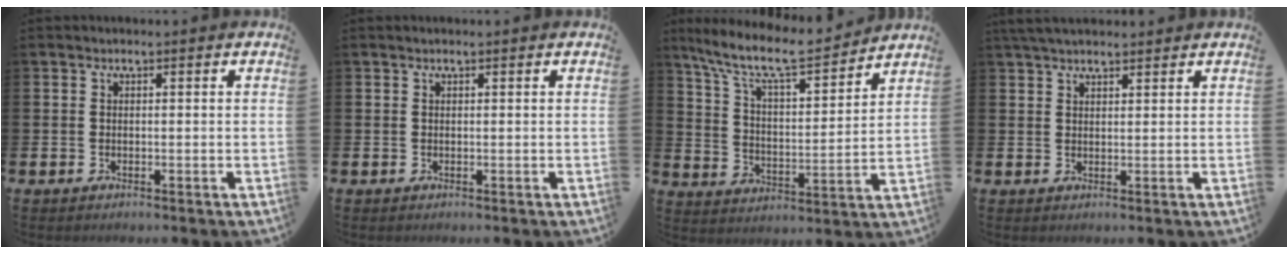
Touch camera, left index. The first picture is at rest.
{"total": 0.0}
{"total": 10.2, "force": [8.9, 2.1, 4.5], "torque": [-0.117, -0.056, 0.151]}
{"total": 3.4, "force": [3.0, 1.0, 1.2], "torque": [-0.024, -0.007, 0.055]}